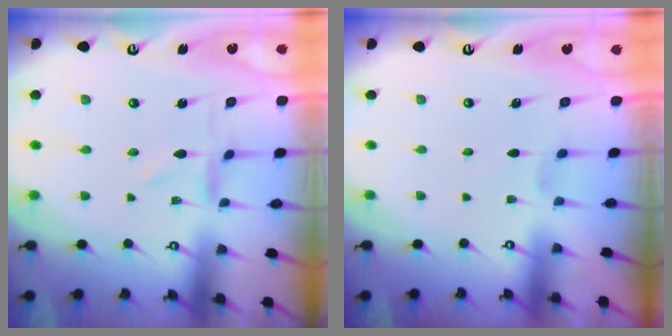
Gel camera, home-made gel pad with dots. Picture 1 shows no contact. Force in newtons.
{"total": 0.7, "press": 0.6, "slide": 0.3}